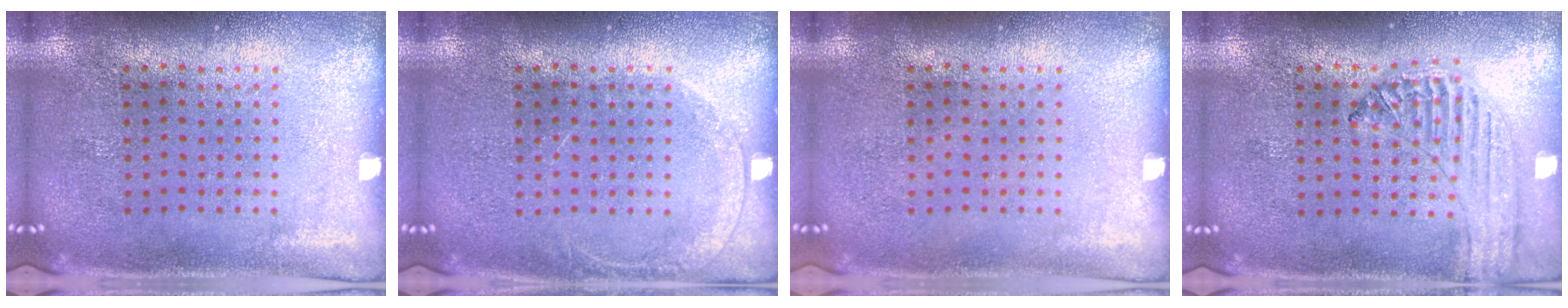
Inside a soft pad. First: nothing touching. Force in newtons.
{"total": 1.2, "press": 1.1, "slide": 0.1}
{"total": 0.0}
{"total": 0.8, "press": 0.8, "slide": 0.1}